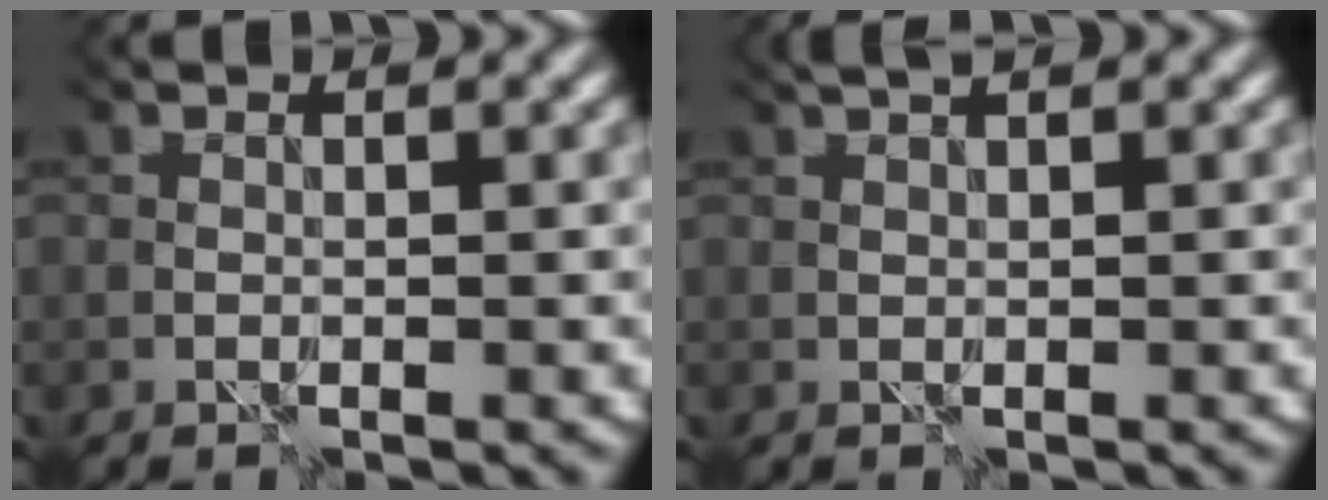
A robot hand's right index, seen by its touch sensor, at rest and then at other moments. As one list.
[{"total": 1.4, "force": [1.2, -0.6, 0.2], "torque": [-0.008, 0.002, 0.025]}]